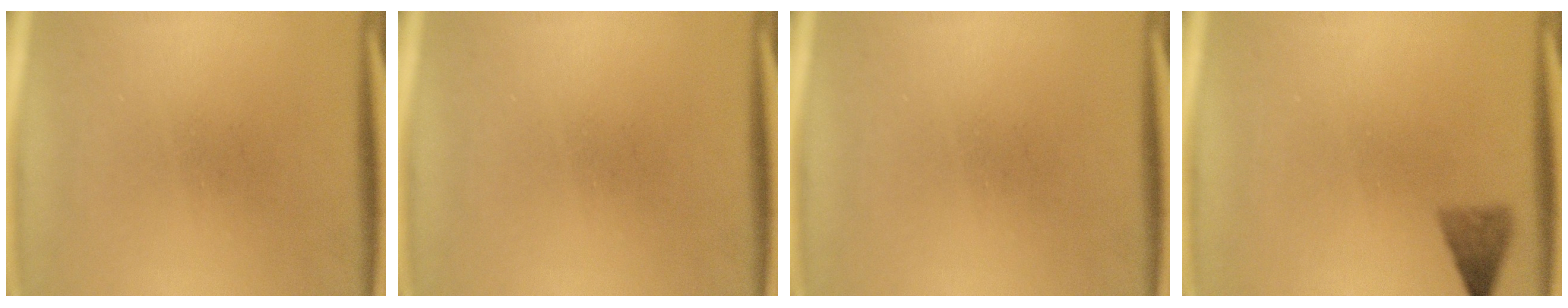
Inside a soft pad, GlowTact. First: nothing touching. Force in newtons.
{"total": 0.0}
{"total": 0.0}
{"total": 2.5}